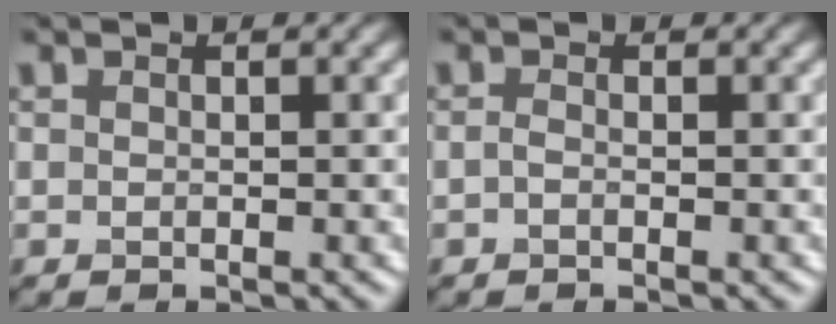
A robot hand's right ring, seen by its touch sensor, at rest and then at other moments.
{"total": 0.6, "force": [-0.3, 0.2, 0.5], "torque": [-0.016, 0.001, -0.006]}